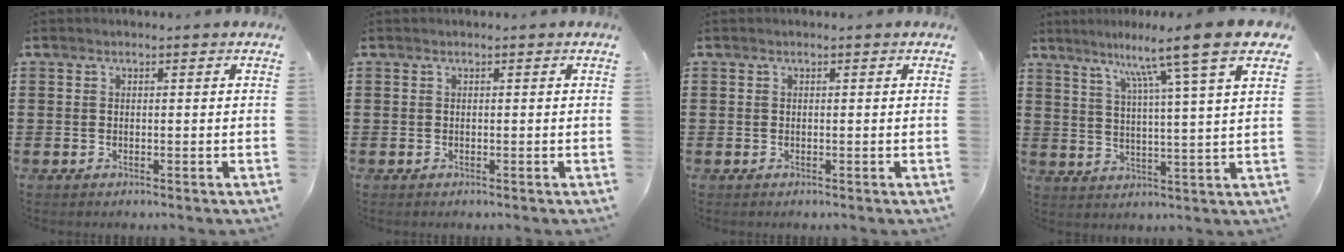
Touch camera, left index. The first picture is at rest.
{"total": 0.0}
{"total": 0.0}
{"total": 10.6, "force": [7.4, -0.7, 7.6], "torque": [-0.155, -0.033, 0.110]}